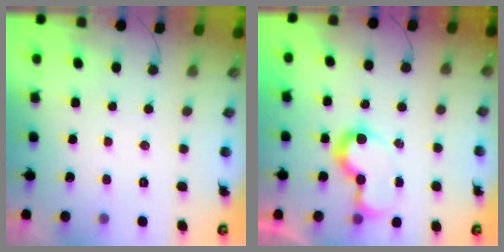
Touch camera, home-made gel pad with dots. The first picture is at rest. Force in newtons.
{"total": 7.6, "press": 7.6, "slide": 0.3}